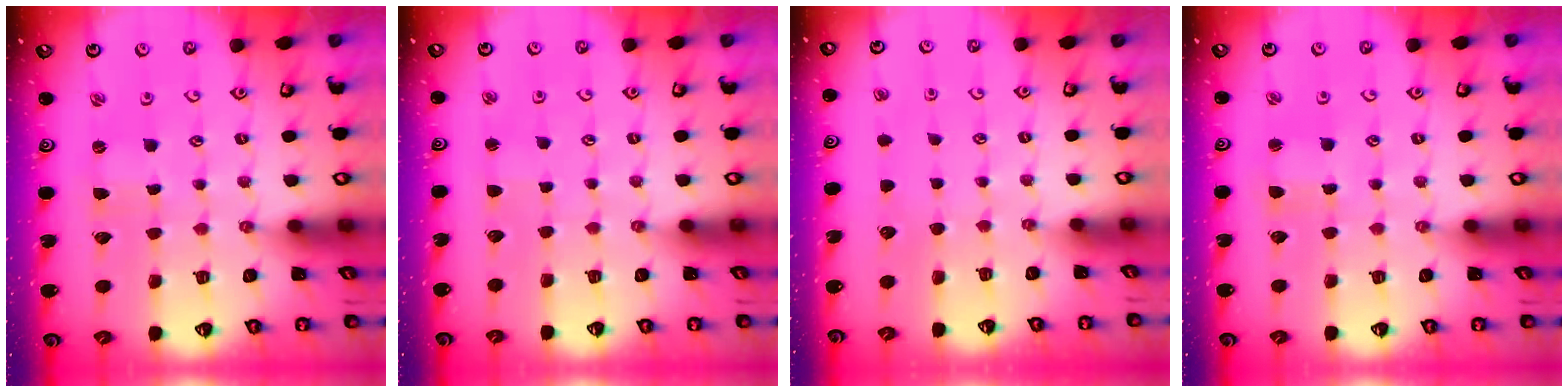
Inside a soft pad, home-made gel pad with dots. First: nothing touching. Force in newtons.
{"total": 1.3, "press": 1.3, "slide": 0.2}
{"total": 0.0}
{"total": 2.5, "press": 2.5, "slide": 0.3}